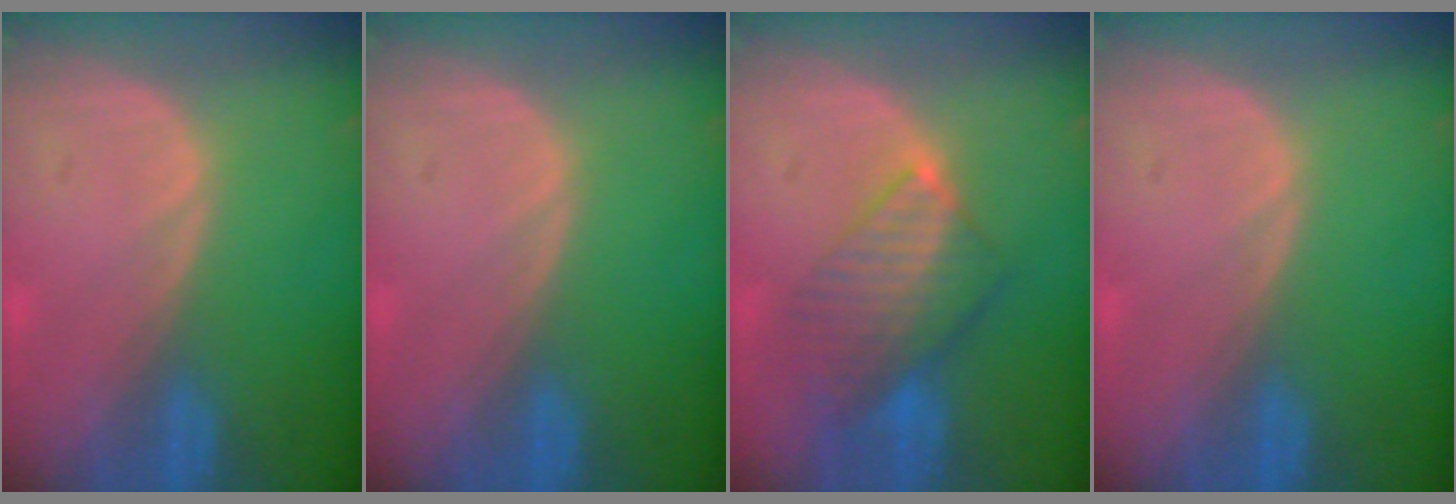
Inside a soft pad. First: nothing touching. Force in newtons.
{"total": 0.0}
{"total": 8.0, "press": 7.1, "slide": 3.7}
{"total": 0.0}